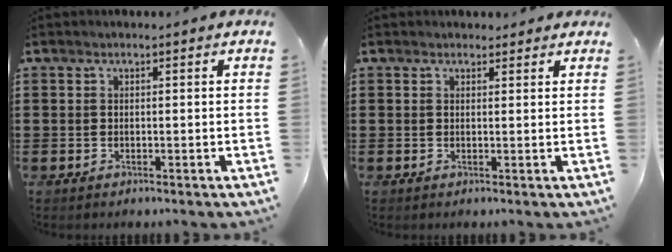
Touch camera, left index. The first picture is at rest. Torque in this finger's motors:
{"motor_torque": [0.13, -0.15, 0.00, 0.00]}